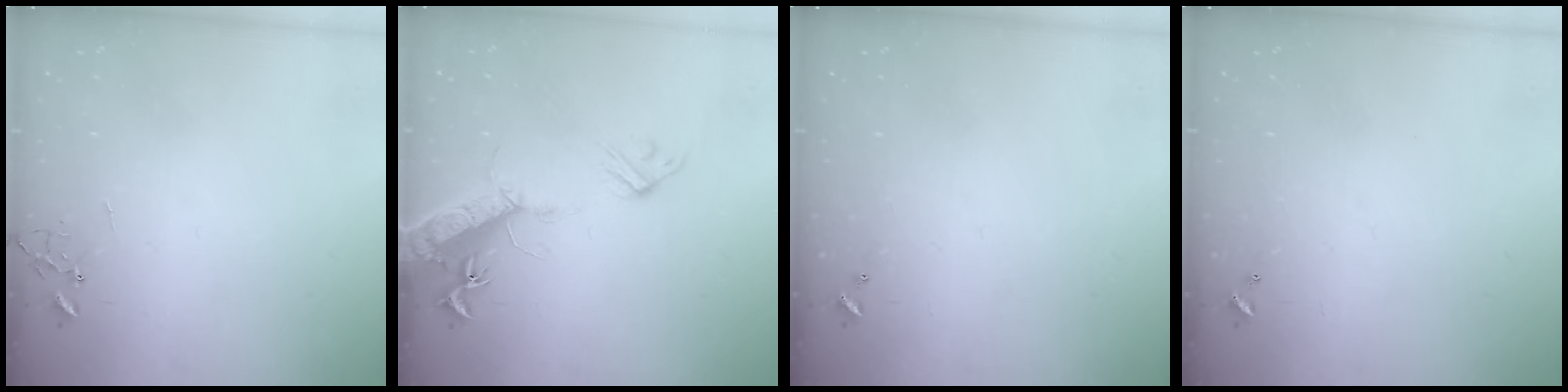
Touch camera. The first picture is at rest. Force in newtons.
{"total": 17.3, "press": 16.8, "slide": 3.9}
{"total": 0.0}
{"total": 0.0}